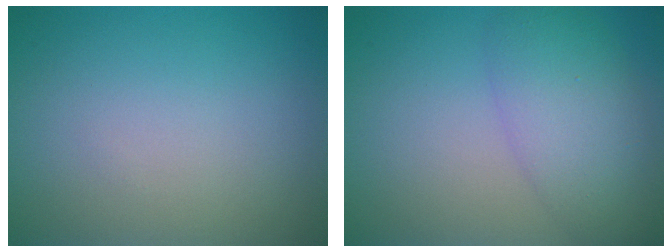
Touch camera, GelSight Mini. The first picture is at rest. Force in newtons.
{"total": 3.9, "press": 3.9, "slide": 0.4}